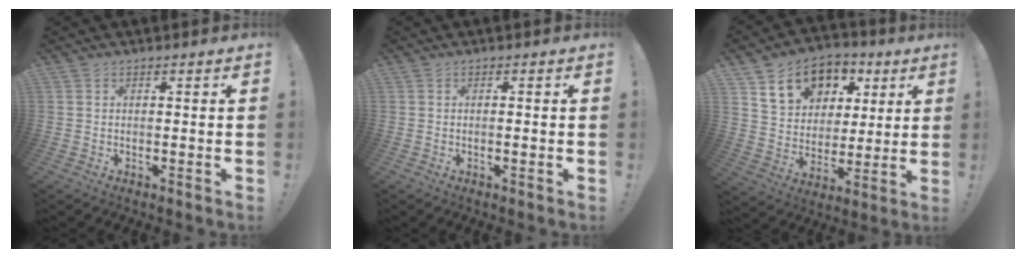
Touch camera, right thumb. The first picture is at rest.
{"total": 0.7, "force": [-0.5, 0.0, 0.5], "torque": [-0.007, 0.000, -0.008]}
{"total": 14.8, "force": [7.6, 11.2, 5.9], "torque": [-0.091, -0.032, 0.151]}